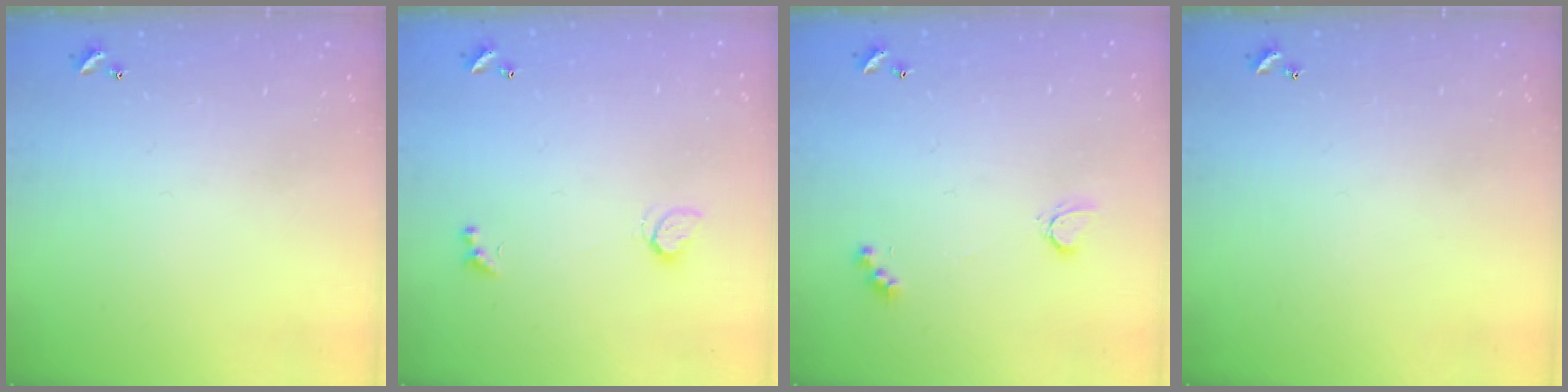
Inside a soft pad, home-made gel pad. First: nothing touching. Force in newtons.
{"total": 1.3, "press": 1.2, "slide": 0.5}
{"total": 3.0, "press": 3.0, "slide": 0.5}
{"total": 0.0}